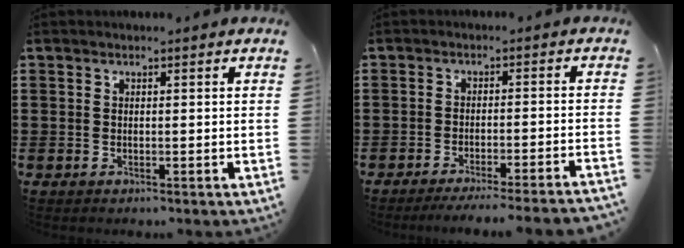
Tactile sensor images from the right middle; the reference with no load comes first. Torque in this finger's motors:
{"motor_torque": [2.14, 0.00, 0.22, 0.07]}